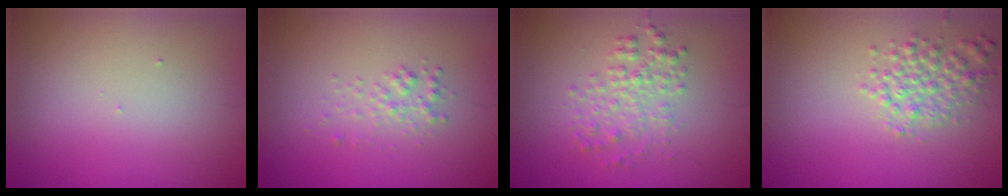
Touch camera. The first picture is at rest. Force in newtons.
{"total": 1.4, "press": 1.4, "slide": 0.1}
{"total": 2.7, "press": 2.7, "slide": 0.0}
{"total": 2.8, "press": 2.8, "slide": 0.1}